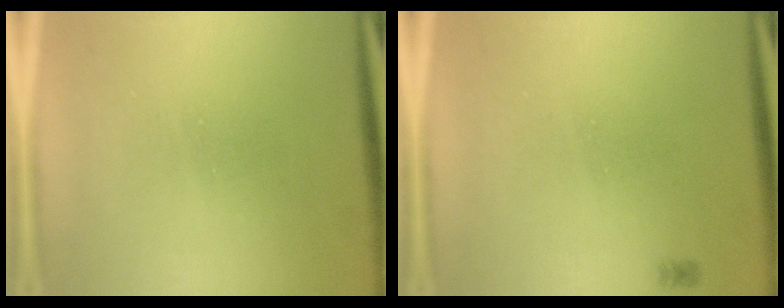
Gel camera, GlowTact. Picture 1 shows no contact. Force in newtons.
{"total": 1.1}